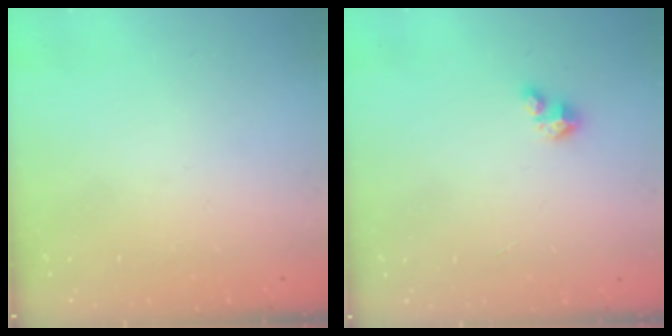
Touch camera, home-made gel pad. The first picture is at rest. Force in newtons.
{"total": 1.9, "press": 1.9, "slide": 0.1}